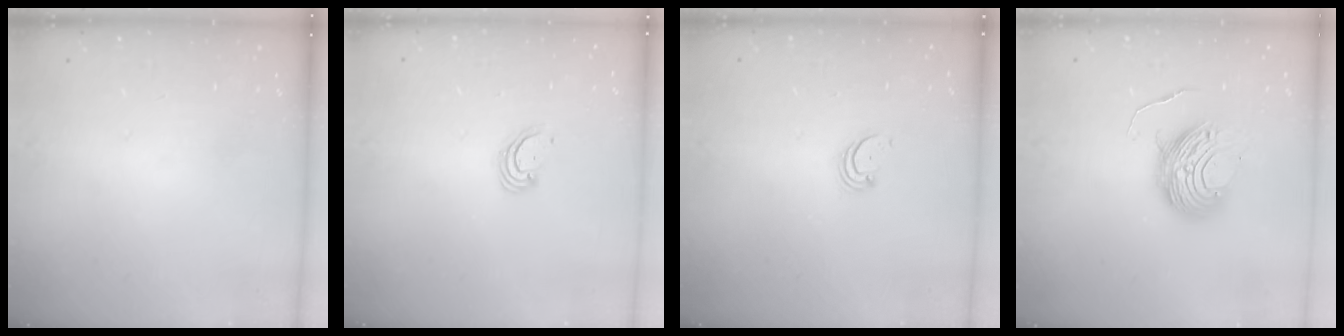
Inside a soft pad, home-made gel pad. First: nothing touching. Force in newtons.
{"total": 2.4, "press": 2.4, "slide": 0.2}
{"total": 2.2, "press": 2.2, "slide": 0.2}
{"total": 9.5, "press": 9.5, "slide": 0.8}